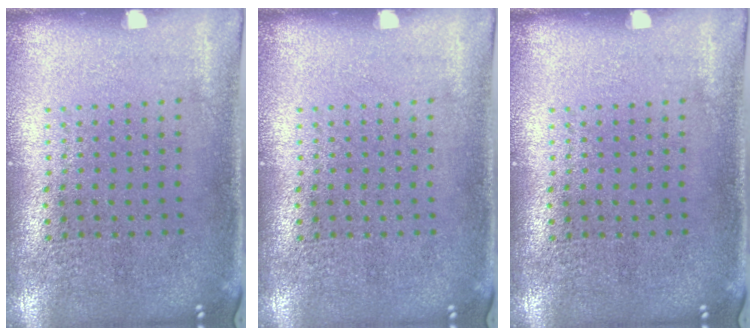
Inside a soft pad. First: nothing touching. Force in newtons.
{"total": 0.0}
{"total": 0.0}